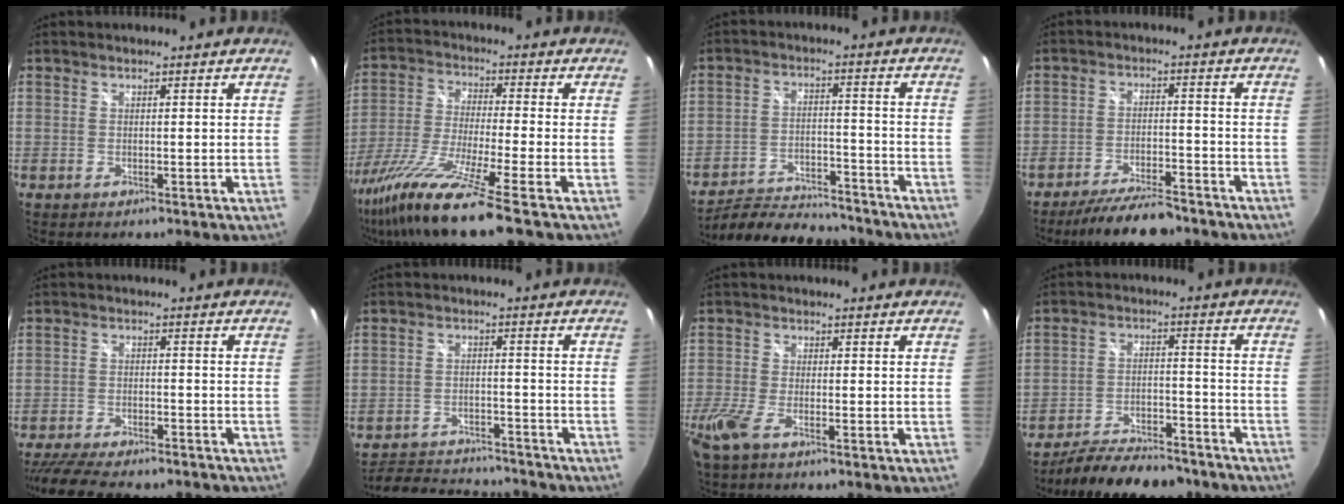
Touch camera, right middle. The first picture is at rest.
{"total": 14.8, "force": [-10.6, -1.4, 10.2], "torque": [-0.208, -0.045, -0.195]}
{"total": 15.1, "force": [-13.7, 3.2, 5.4], "torque": [-0.117, -0.001, -0.209]}
{"total": 11.2, "force": [-9.6, 2.8, 5.0], "torque": [-0.109, -0.006, -0.149]}
{"total": 14.7, "force": [-12.5, 3.2, 7.1], "torque": [-0.145, -0.037, -0.191]}
{"total": 14.0, "force": [-12.7, 3.7, 4.8], "torque": [-0.110, 0.000, -0.182]}
{"total": 6.3, "force": [-4.1, 1.7, 4.5], "torque": [-0.112, -0.020, -0.083]}
{"total": 15.2, "force": [-13.1, 4.1, 6.4], "torque": [-0.129, -0.008, -0.188]}